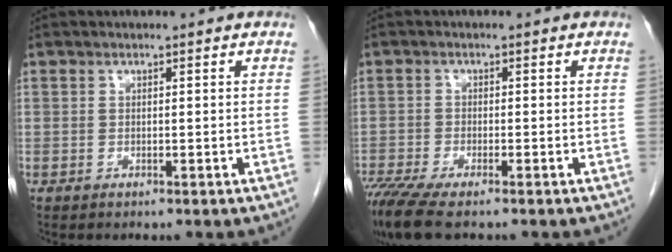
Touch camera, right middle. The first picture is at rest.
{"total": 6.9, "force": [-5.3, 1.0, 4.3], "torque": [-0.079, -0.016, -0.093]}